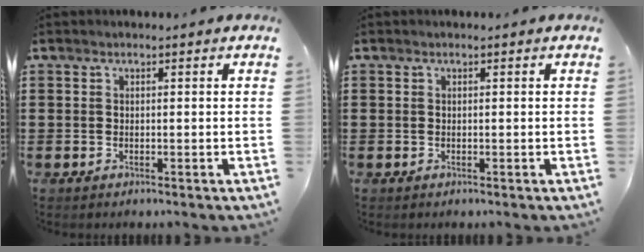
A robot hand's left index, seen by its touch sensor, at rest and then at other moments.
{"total": 0.0}